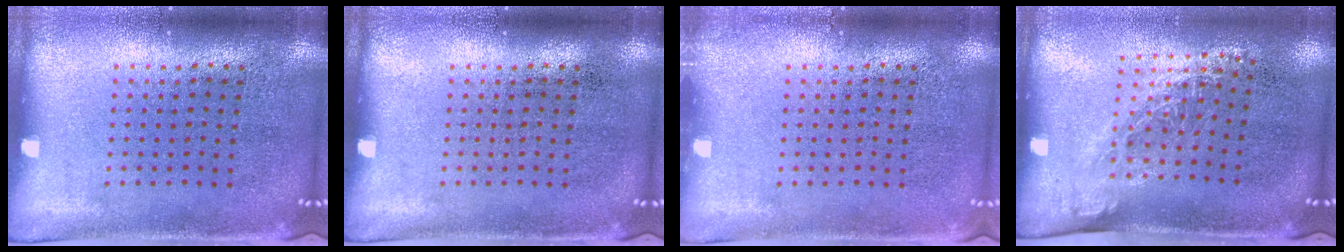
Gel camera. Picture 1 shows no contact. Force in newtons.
{"total": 0.0}
{"total": 0.6, "press": 0.6, "slide": 0.2}
{"total": 1.3, "press": 0.9, "slide": 0.9}